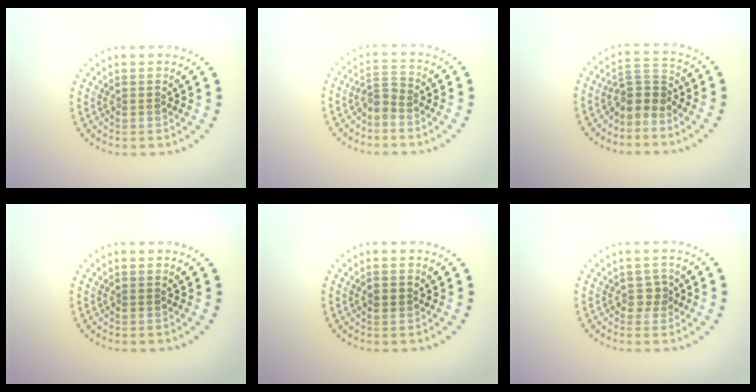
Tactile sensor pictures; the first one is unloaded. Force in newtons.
{"total": 1.8, "press": 1.4, "slide": 1.0}
{"total": 2.8, "press": 2.1, "slide": 1.8}
{"total": 0.0}
{"total": 0.7, "press": 0.7, "slide": 0.2}
{"total": 1.2, "press": 1.0, "slide": 0.5}